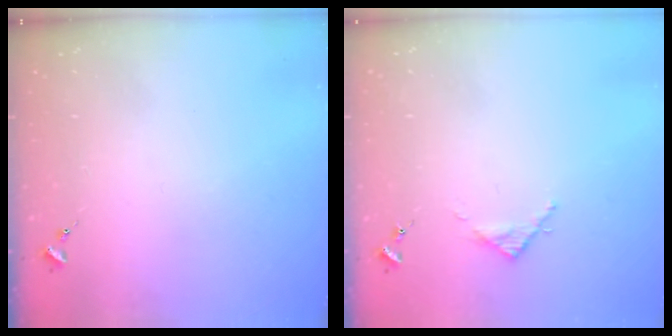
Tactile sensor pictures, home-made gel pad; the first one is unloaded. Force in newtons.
{"total": 2.8, "press": 2.8, "slide": 0.4}